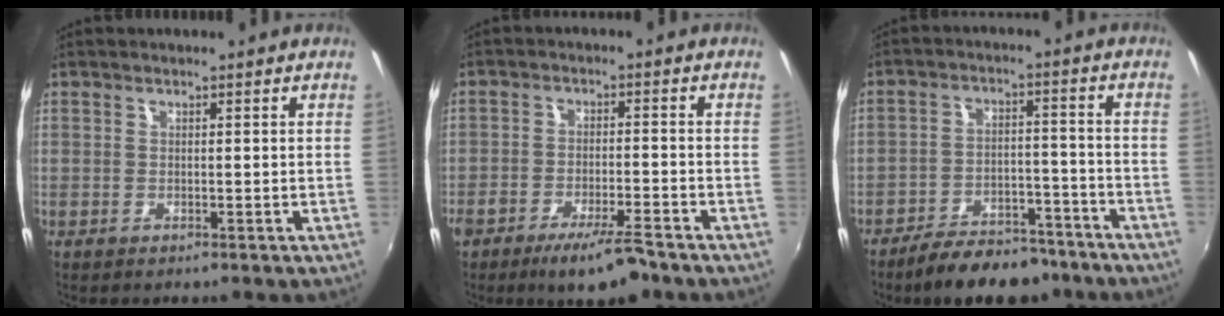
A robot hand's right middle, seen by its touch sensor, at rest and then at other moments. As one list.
[{"total": 7.6, "force": [-5.7, 1.5, 4.9], "torque": [-0.105, -0.008, -0.094]}, {"total": 13.1, "force": [-10.8, 4.9, 5.7], "torque": [-0.109, 0.007, -0.151]}]